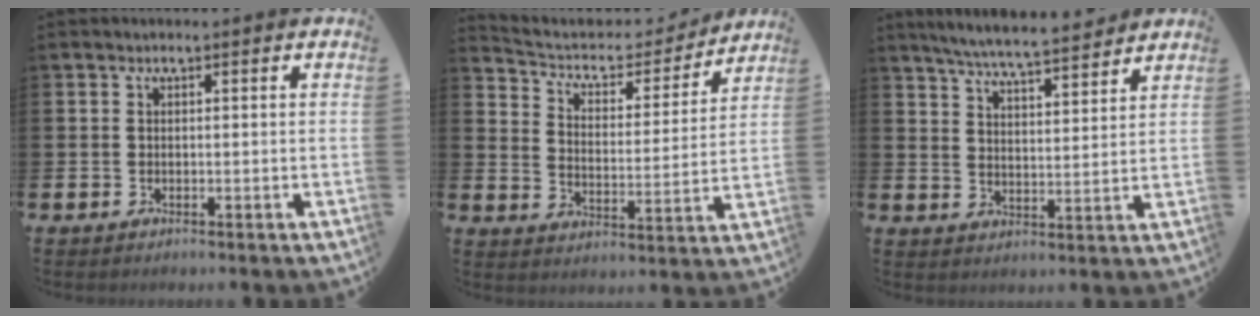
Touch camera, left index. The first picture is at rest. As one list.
[{"total": 5.7, "force": [5.1, 2.3, 1.1], "torque": [-0.058, -0.040, 0.083]}, {"total": 6.3, "force": [6.1, 0.1, 1.7], "torque": [-0.047, -0.039, 0.105]}]